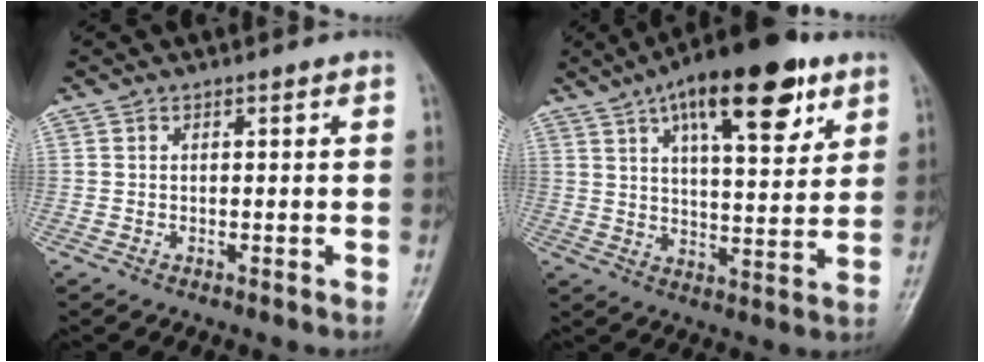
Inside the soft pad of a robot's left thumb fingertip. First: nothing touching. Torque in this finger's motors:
{"motor_torque": [0.74, 0.85, 1.86, -0.89, 0.17]}